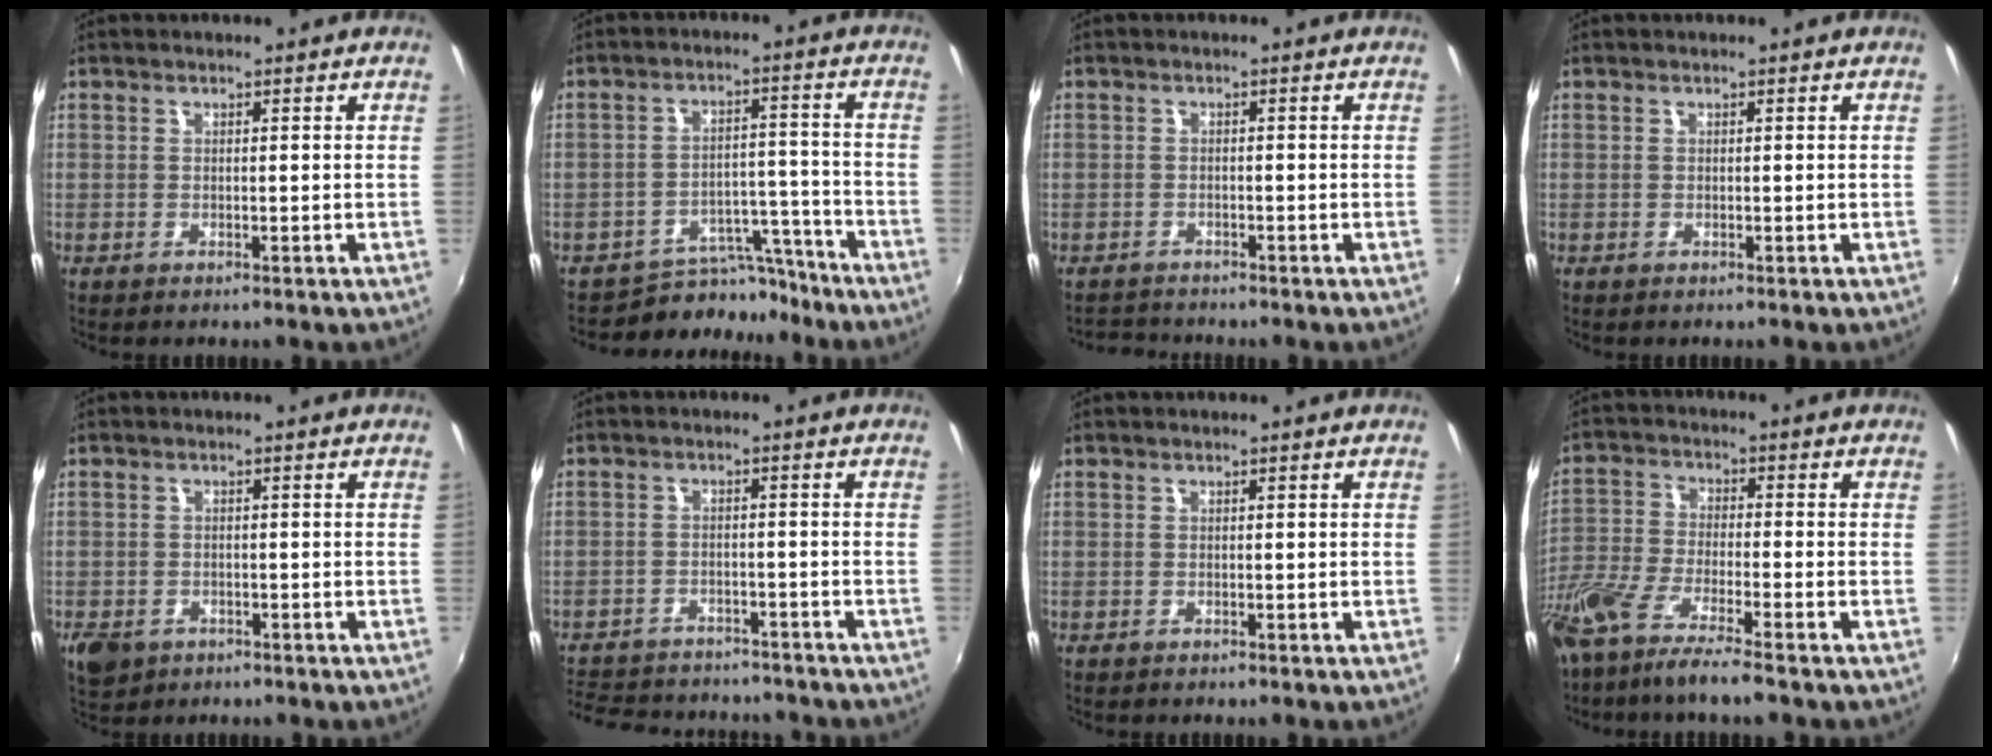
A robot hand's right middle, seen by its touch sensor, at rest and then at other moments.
{"total": 8.7, "force": [-8.0, 3.3, 0.5], "torque": [-0.011, 0.033, -0.114]}
{"total": 2.4, "force": [-2.3, 0.7, -0.3], "torque": [-0.005, 0.006, -0.044]}
{"total": 0.0}
{"total": 5.0, "force": [-2.6, 3.5, 2.3], "torque": [-0.058, -0.011, -0.043]}
{"total": 16.9, "force": [-14.4, 6.4, 6.1], "torque": [-0.149, 0.007, -0.200]}
{"total": 0.0}
{"total": 12.5, "force": [-9.5, 1.2, 8.1], "torque": [-0.176, -0.040, -0.180]}